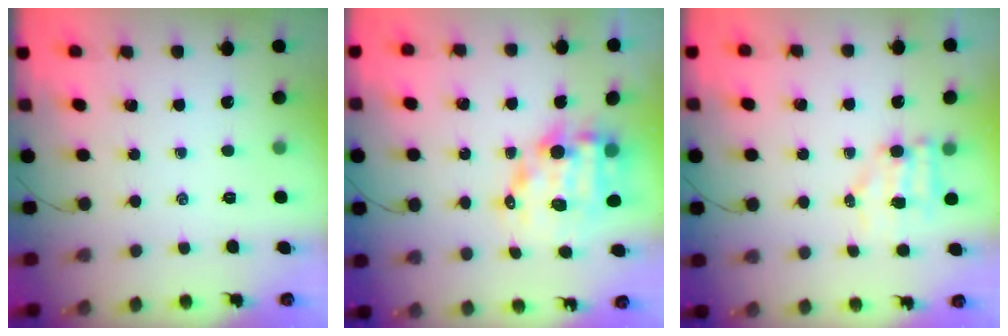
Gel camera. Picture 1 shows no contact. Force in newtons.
{"total": 12.4, "press": 12.0, "slide": 3.1}
{"total": 5.1, "press": 5.0, "slide": 0.8}